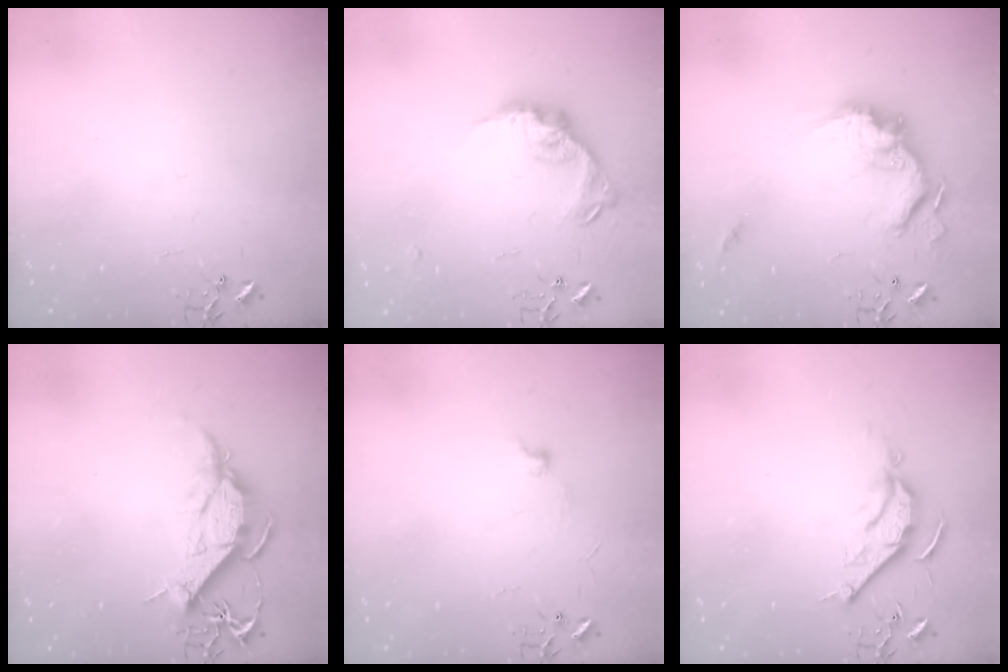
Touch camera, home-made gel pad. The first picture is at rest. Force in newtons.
{"total": 15.6, "press": 15.6, "slide": 0.7}
{"total": 17.8, "press": 17.7, "slide": 2.1}
{"total": 12.5, "press": 12.4, "slide": 1.3}
{"total": 5.6, "press": 5.6, "slide": 0.7}
{"total": 9.1, "press": 9.1, "slide": 0.1}